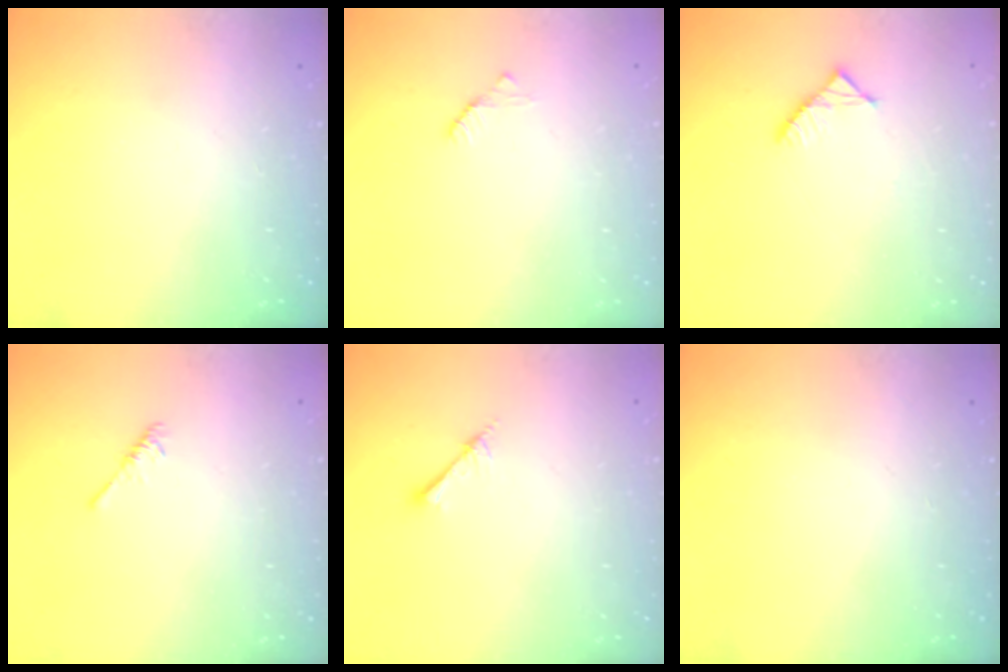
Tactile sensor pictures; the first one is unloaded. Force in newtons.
{"total": 2.2, "press": 2.2, "slide": 0.3}
{"total": 3.3, "press": 3.2, "slide": 0.4}
{"total": 1.9, "press": 1.8, "slide": 0.5}
{"total": 1.5, "press": 1.4, "slide": 0.2}
{"total": 0.0}